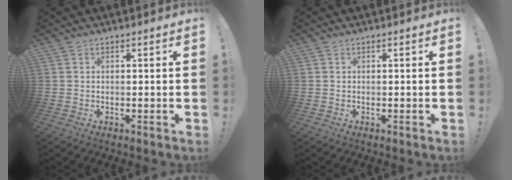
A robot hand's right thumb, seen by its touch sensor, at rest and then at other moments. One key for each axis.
{"total": 0.0}